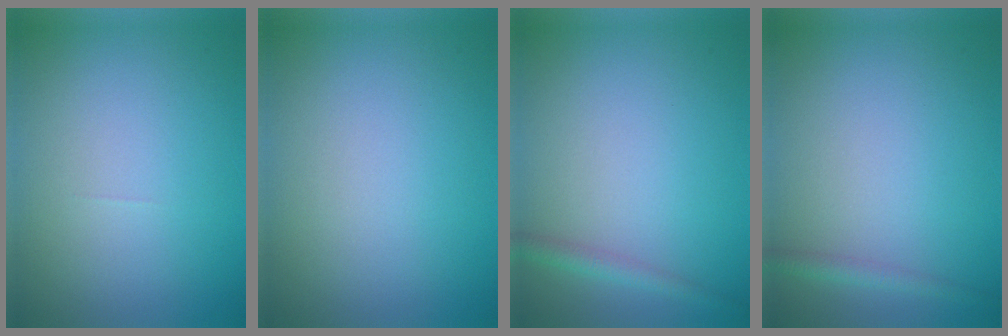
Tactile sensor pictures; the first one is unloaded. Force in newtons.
{"total": 0.0}
{"total": 1.6, "press": 1.6, "slide": 0.1}
{"total": 1.3, "press": 1.3, "slide": 0.1}